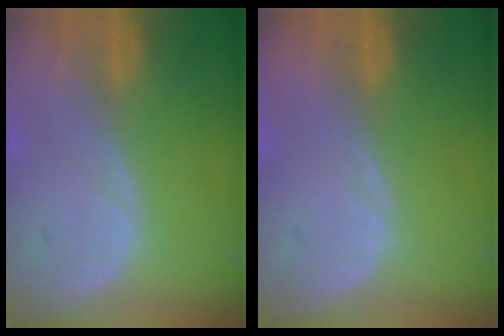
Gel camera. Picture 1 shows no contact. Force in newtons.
{"total": 0.0}